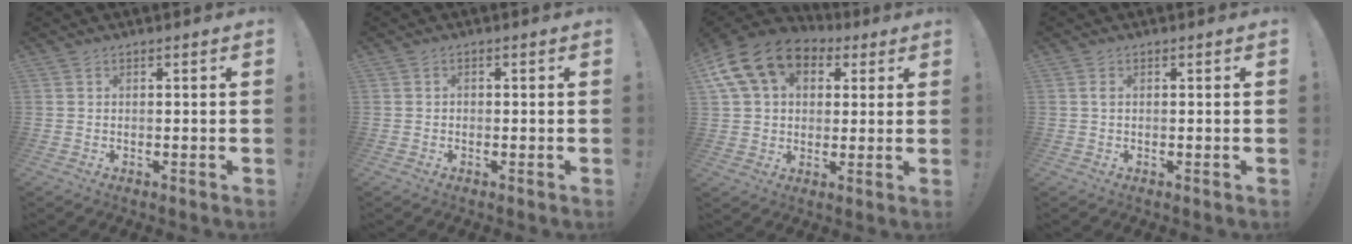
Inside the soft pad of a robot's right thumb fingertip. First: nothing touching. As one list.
[{"total": 0.8, "force": [-0.6, 0.5, 0.2], "torque": [-0.003, 0.002, -0.011]}, {"total": 16.5, "force": [7.0, 11.8, 9.1], "torque": [-0.141, -0.022, 0.134]}, {"total": 0.9, "force": [0.1, 0.5, 0.8], "torque": [-0.009, 0.001, 0.000]}]